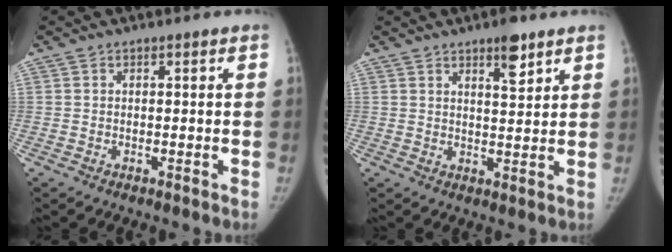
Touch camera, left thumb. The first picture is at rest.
{"total": 5.3, "force": [3.5, 1.6, 3.6], "torque": [-0.042, -0.023, 0.053]}